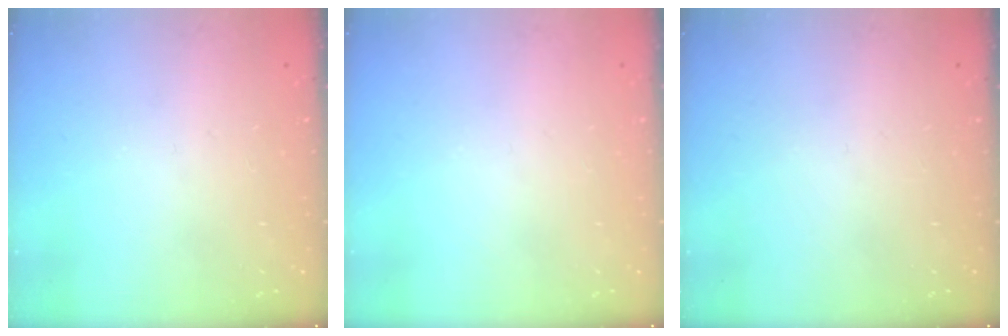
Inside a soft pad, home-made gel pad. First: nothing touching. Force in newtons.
{"total": 0.0}
{"total": 0.0}